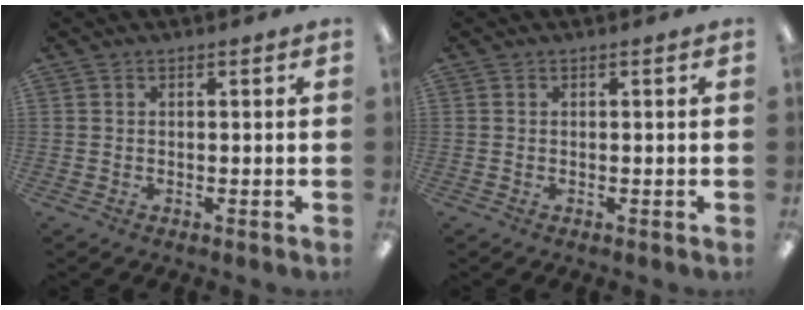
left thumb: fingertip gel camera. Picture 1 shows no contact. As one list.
[{"total": 0.0}]